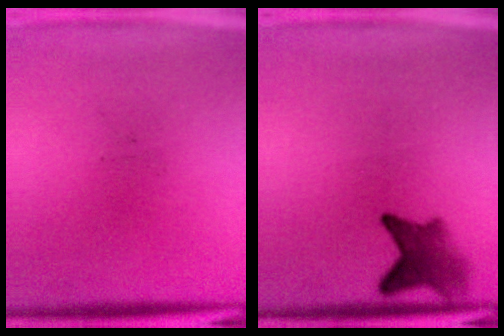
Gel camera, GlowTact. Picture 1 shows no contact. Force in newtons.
{"total": 4.1}